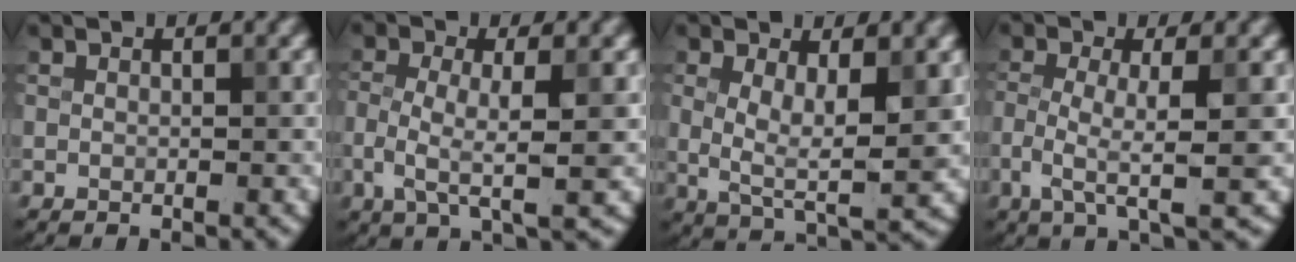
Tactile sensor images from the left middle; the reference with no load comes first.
{"total": 4.5, "force": [-0.9, 1.3, 4.2], "torque": [-0.095, -0.006, -0.020]}
{"total": 5.0, "force": [0.7, 1.9, 4.5], "torque": [-0.092, -0.008, 0.015]}
{"total": 4.4, "force": [-1.1, 0.9, 4.1], "torque": [-0.087, -0.005, -0.025]}